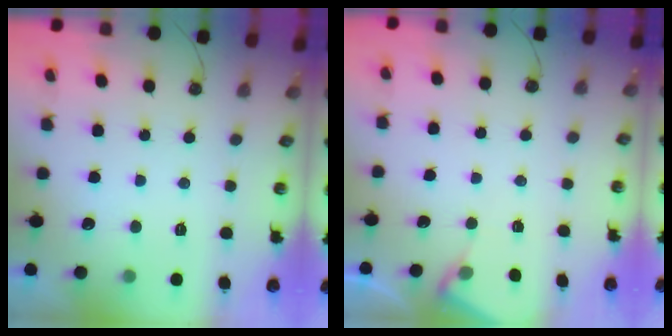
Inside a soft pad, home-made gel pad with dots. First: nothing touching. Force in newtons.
{"total": 4.1, "press": 4.1, "slide": 0.6}